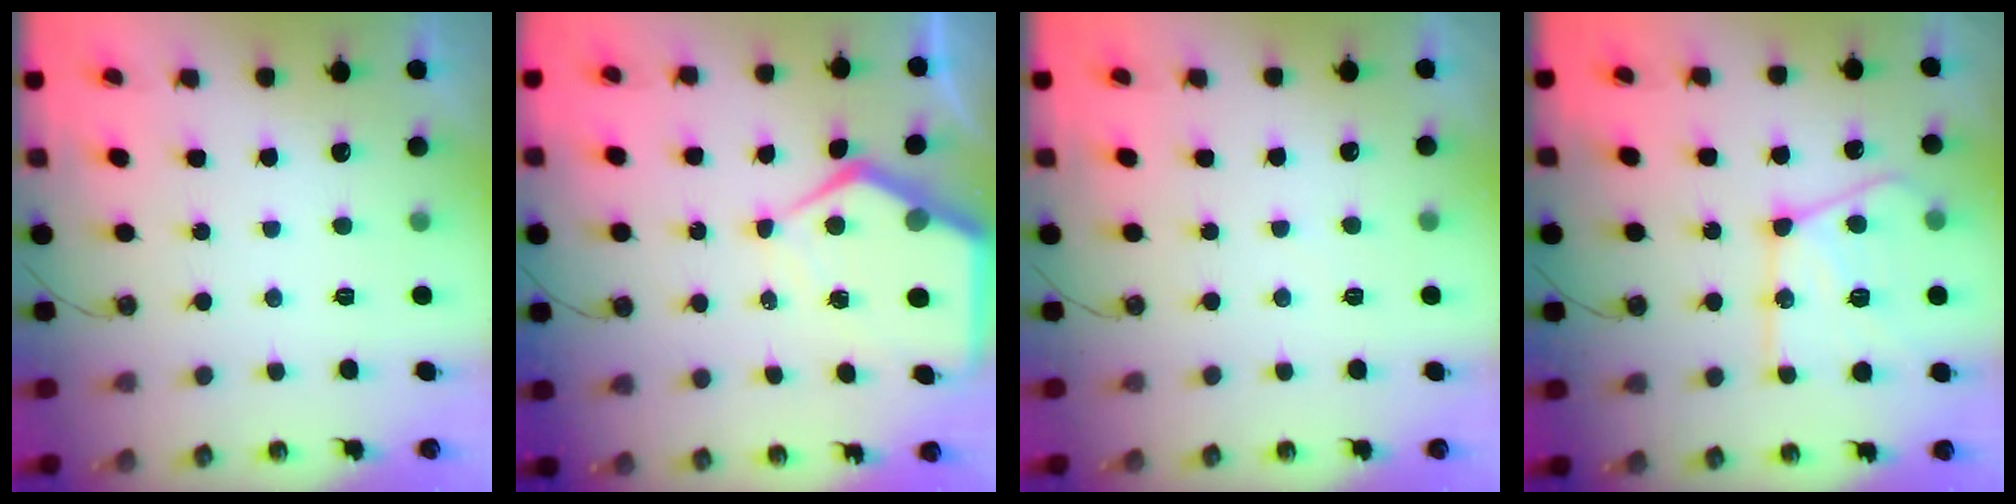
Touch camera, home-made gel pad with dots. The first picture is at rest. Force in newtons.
{"total": 10.8, "press": 10.8, "slide": 1.0}
{"total": 1.8, "press": 1.7, "slide": 0.3}
{"total": 19.3, "press": 19.1, "slide": 2.0}